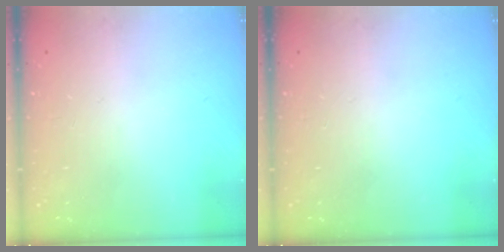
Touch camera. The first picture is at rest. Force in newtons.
{"total": 0.0}